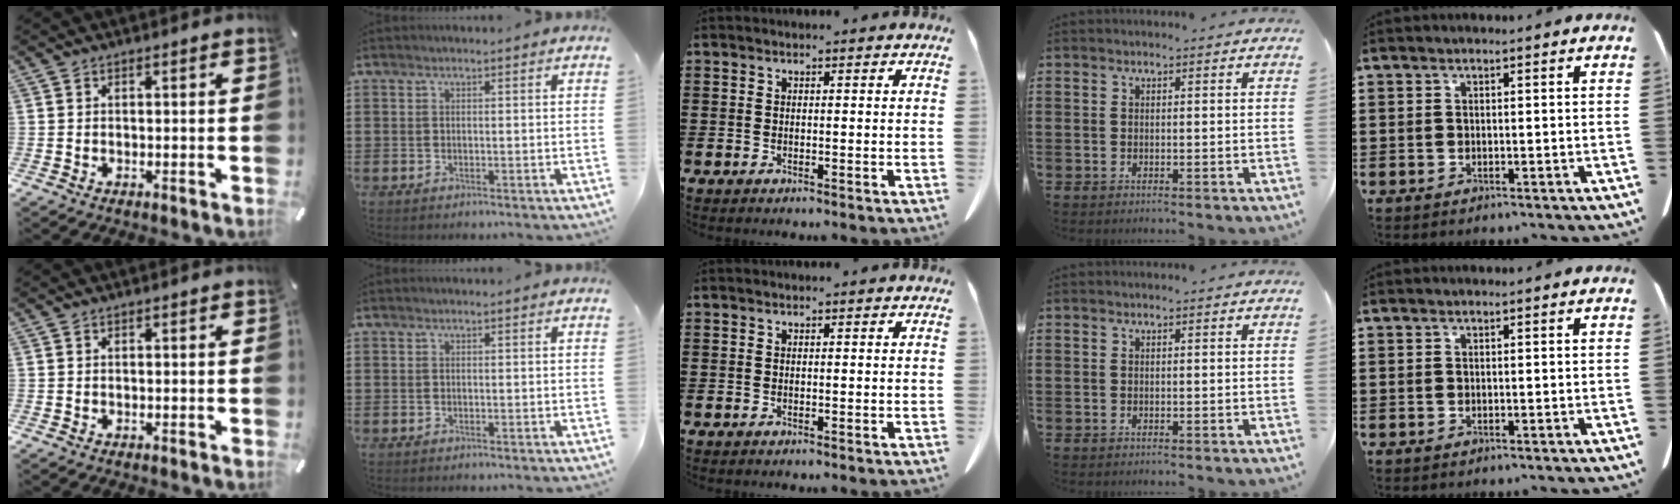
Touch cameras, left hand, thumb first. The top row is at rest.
{}